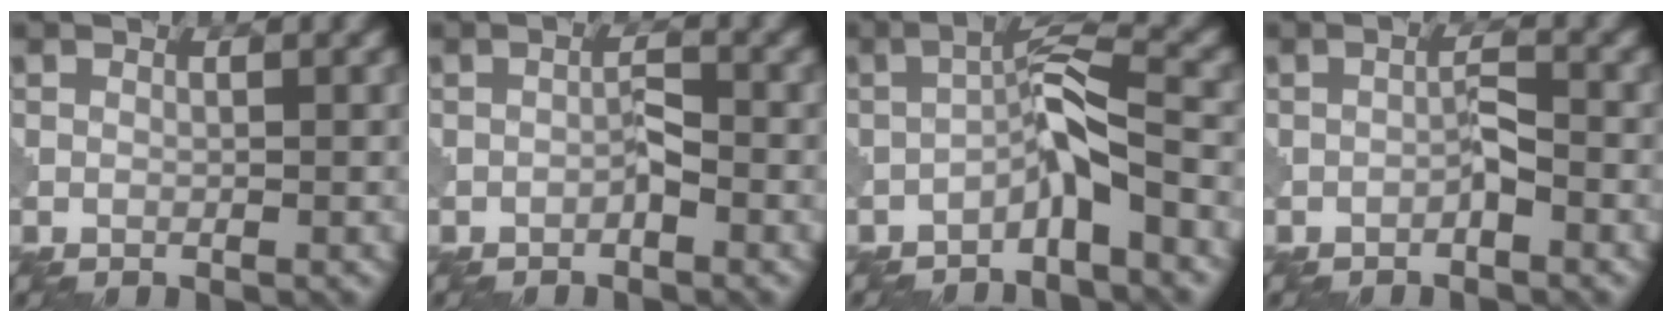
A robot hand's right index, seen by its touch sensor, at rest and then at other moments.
{"total": 1.3, "force": [-0.7, 0.3, 1.0], "torque": [-0.018, 0.005, -0.013]}
{"total": 4.1, "force": [-2.2, 0.7, 3.4], "torque": [-0.060, 0.019, -0.047]}
{"total": 1.4, "force": [-0.8, 0.3, 1.2], "torque": [-0.022, 0.007, -0.015]}